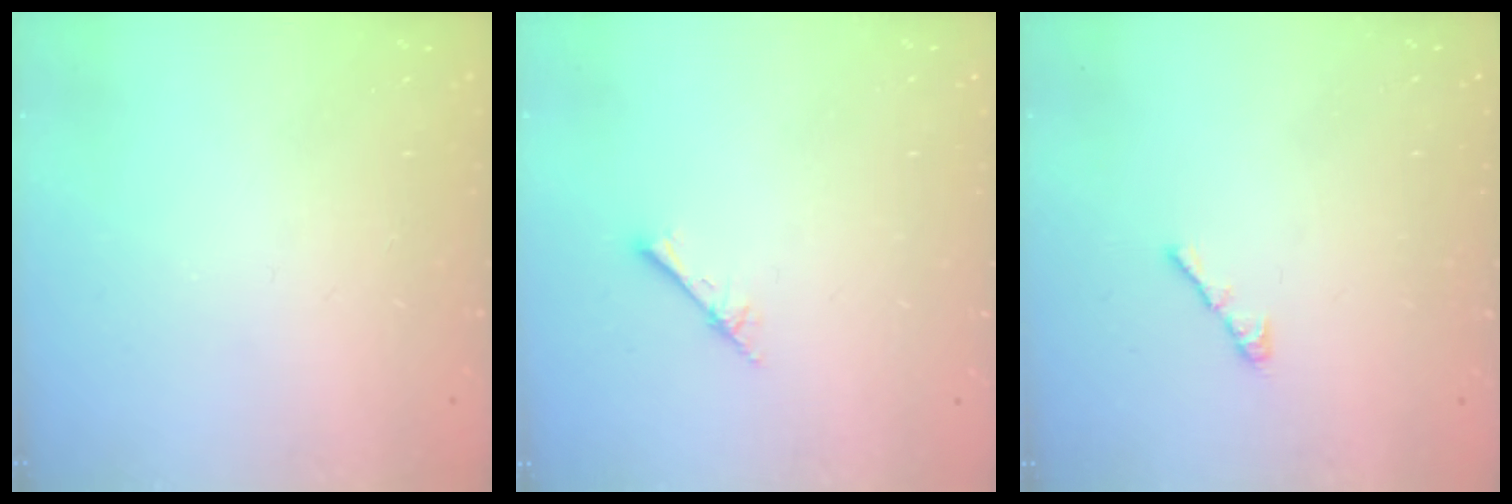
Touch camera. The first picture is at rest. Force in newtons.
{"total": 2.6, "press": 2.6, "slide": 0.3}
{"total": 3.0, "press": 2.9, "slide": 0.8}